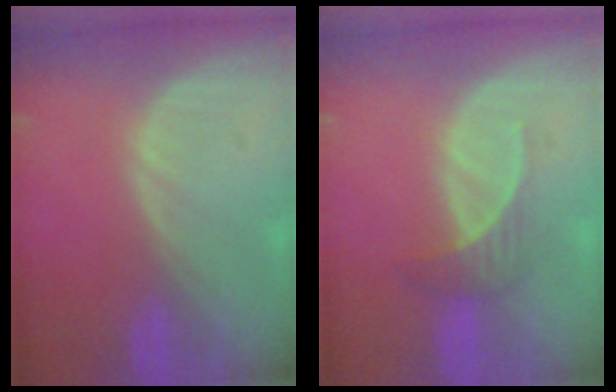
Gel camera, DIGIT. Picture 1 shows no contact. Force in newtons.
{"total": 2.8, "press": 2.7, "slide": 0.9}